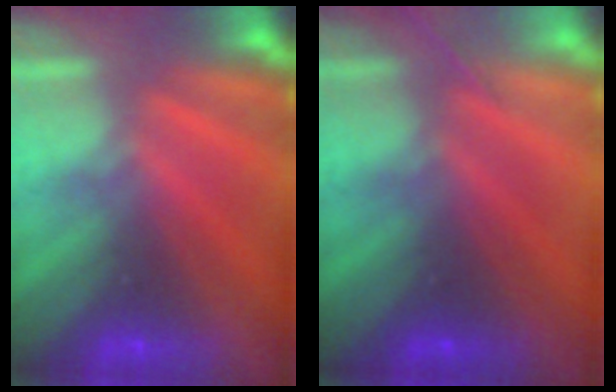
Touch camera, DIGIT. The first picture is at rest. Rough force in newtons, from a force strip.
{"total": 1.4}